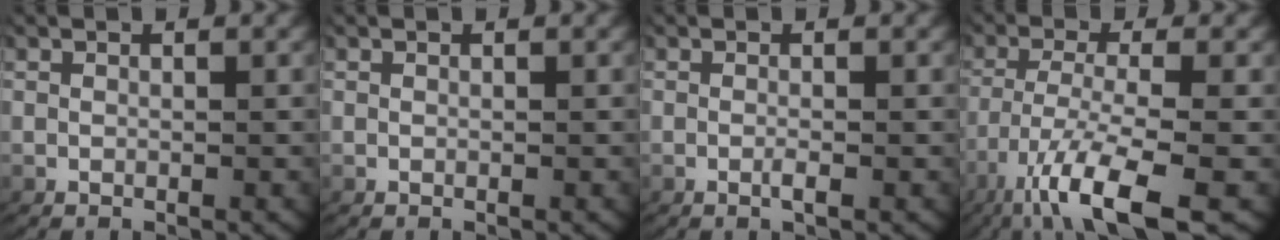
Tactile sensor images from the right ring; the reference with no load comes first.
{"total": 0.0}
{"total": 1.0, "force": [-0.5, 0.2, 0.8], "torque": [-0.017, -0.001, -0.011]}
{"total": 7.3, "force": [-4.1, 2.5, 5.6], "torque": [-0.124, -0.041, -0.042]}